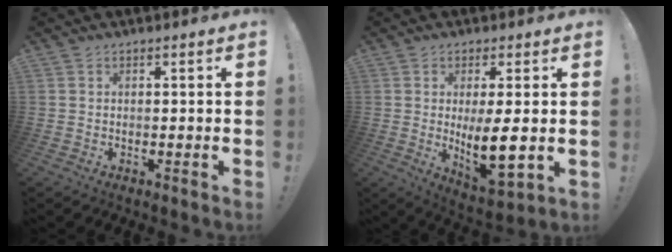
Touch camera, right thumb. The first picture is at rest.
{"total": 11.5, "force": [0.2, 4.1, 10.8], "torque": [-0.176, -0.018, 0.006]}